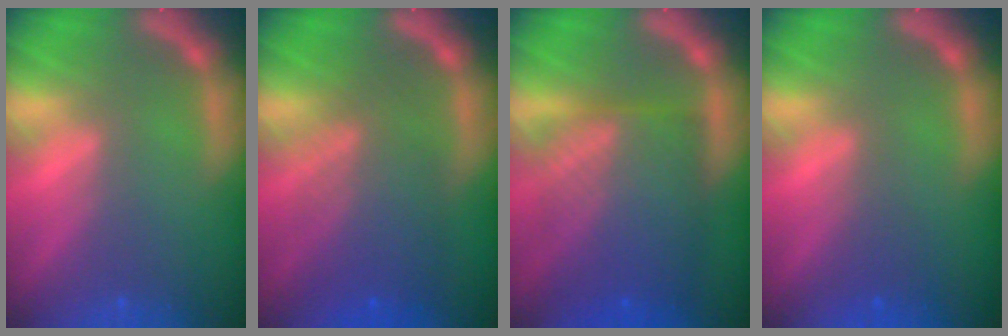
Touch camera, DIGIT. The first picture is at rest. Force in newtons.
{"total": 7.1}
{"total": 10.0}
{"total": 1.4}